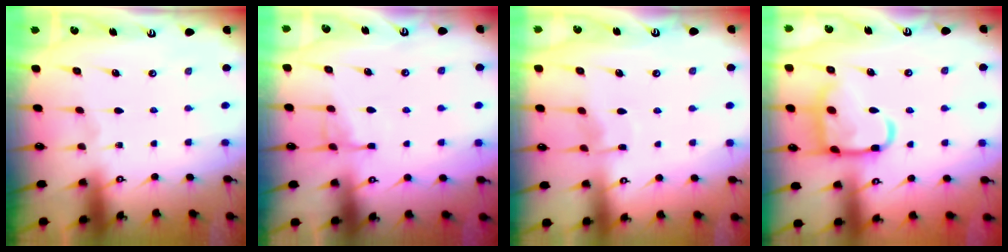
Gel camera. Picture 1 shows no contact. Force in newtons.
{"total": 6.2, "press": 6.2, "slide": 0.5}
{"total": 5.5, "press": 5.5, "slide": 0.7}
{"total": 15.6, "press": 15.5, "slide": 1.4}